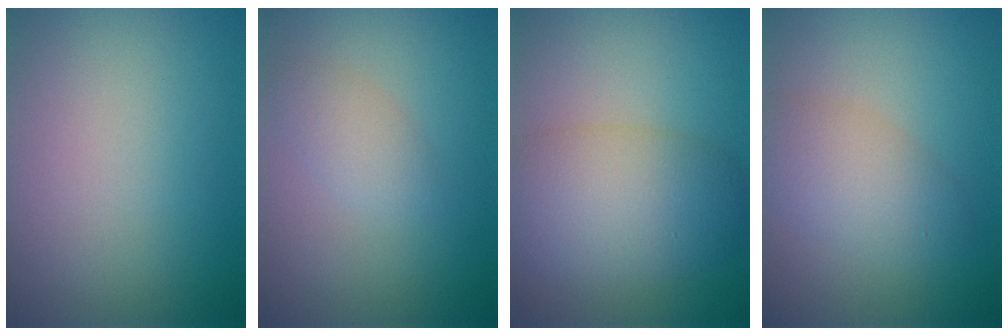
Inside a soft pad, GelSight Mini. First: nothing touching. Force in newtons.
{"total": 1.8, "press": 1.8, "slide": 0.1}
{"total": 6.8, "press": 6.8, "slide": 0.4}
{"total": 3.8, "press": 3.8, "slide": 0.0}